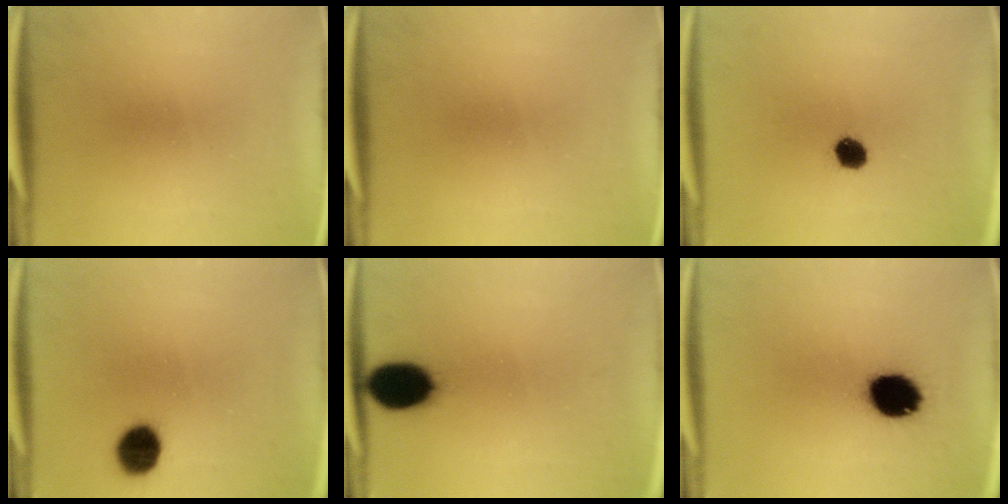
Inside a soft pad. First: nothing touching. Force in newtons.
{"total": 0.0}
{"total": 4.3}
{"total": 8.7}
{"total": 11.3}
{"total": 12.1}